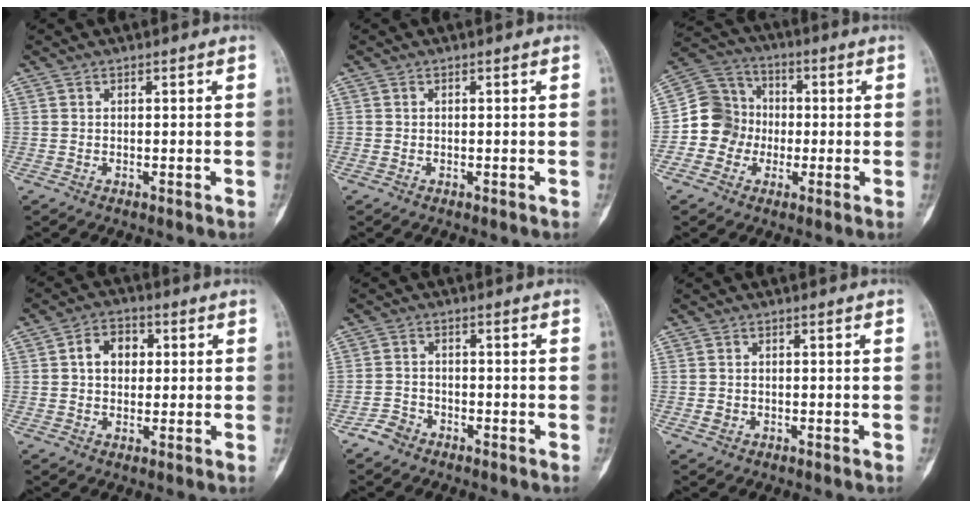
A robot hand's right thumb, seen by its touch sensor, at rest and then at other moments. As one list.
[{"total": 0.0}, {"total": 10.2, "force": [-1.7, 9.7, 2.7], "torque": [-0.015, 0.033, -0.041]}, {"total": 6.6, "force": [1.2, 4.9, 4.2], "torque": [-0.045, 0.012, 0.014]}, {"total": 2.9, "force": [-2.2, 1.9, 0.5], "torque": [-0.005, 0.016, -0.044]}, {"total": 1.3, "force": [-0.4, 1.2, 0.5], "torque": [-0.002, 0.005, -0.006]}]